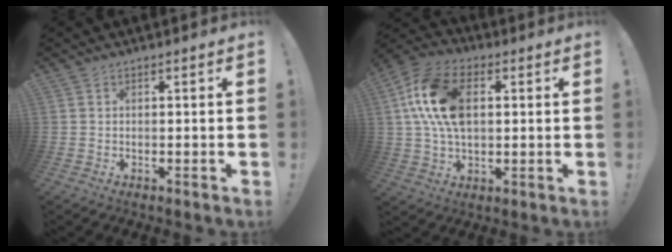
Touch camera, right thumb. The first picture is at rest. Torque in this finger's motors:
{"motor_torque": [2.78, 2.23, 1.45, -0.42, 0.52]}